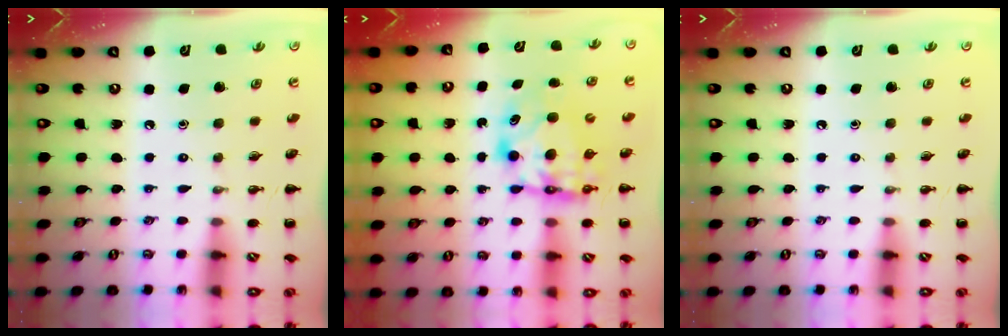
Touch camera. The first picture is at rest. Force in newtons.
{"total": 6.4, "press": 6.4, "slide": 0.7}
{"total": 0.0}